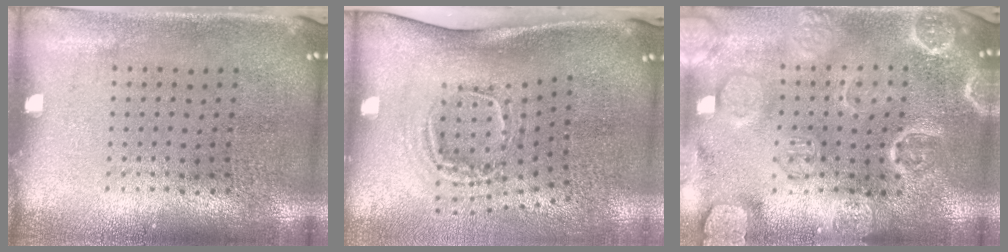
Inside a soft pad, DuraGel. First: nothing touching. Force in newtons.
{"total": 2.0, "press": 1.2, "slide": 1.6}
{"total": 3.5, "press": 3.5, "slide": 0.4}